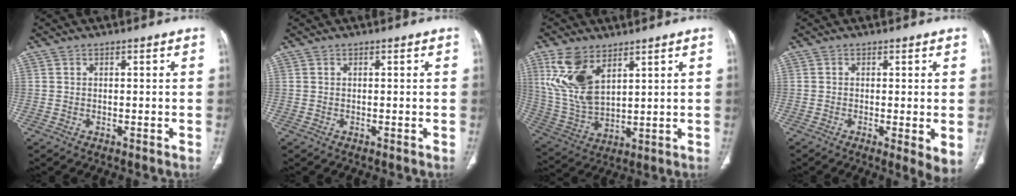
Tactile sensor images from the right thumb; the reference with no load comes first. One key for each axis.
{"total": 0.0}
{"total": 12.8, "fx": 6.3, "fy": 6.7, "fz": 8.9, "tx": -0.180, "ty": -0.022, "tz": 0.141}
{"total": 4.4, "fx": -0.5, "fy": 1.1, "fz": 4.2, "tx": -0.069, "ty": -0.015, "tz": -0.012}